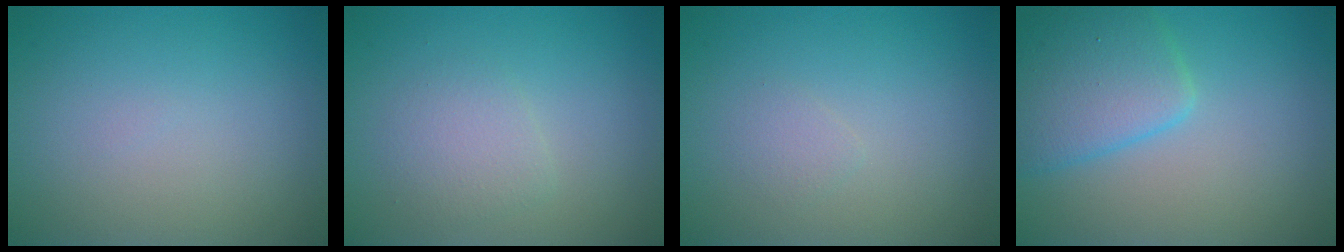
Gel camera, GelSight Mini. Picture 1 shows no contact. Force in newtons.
{"total": 2.0, "press": 2.0, "slide": 0.2}
{"total": 0.8, "press": 0.8, "slide": 0.0}
{"total": 5.1, "press": 5.1, "slide": 0.2}